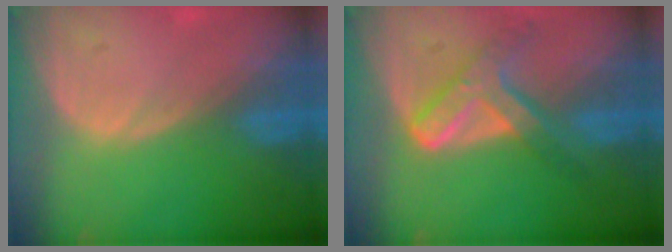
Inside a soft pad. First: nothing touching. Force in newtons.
{"total": 7.2, "press": 6.1, "slide": 3.8}